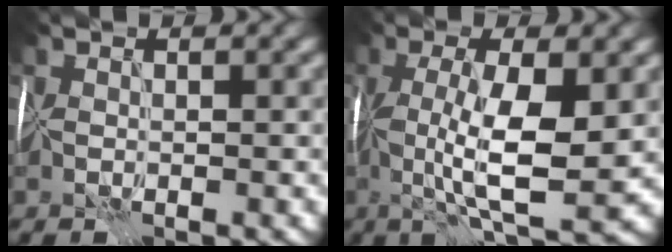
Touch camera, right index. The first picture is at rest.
{"total": 8.3, "force": [-0.1, 2.3, 8.0], "torque": [-0.147, -0.004, 0.000]}